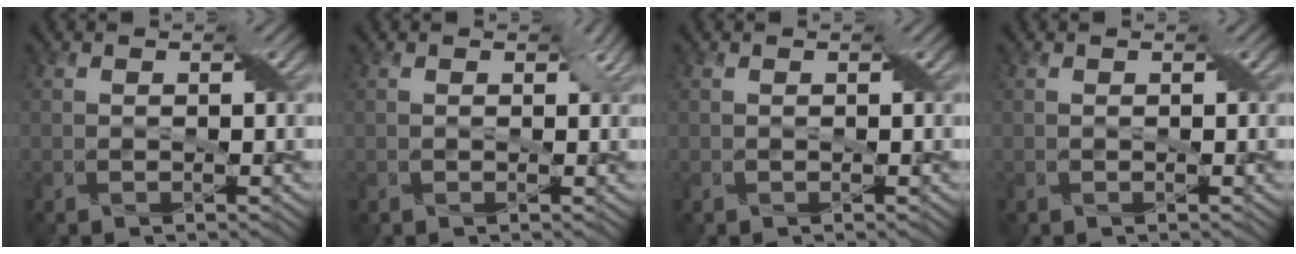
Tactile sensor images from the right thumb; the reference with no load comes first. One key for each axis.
{"total": 1.2, "fx": 0.4, "fy": 1.0, "fz": 0.6, "tx": -0.013, "ty": -0.003, "tz": 0.005}
{"total": 0.0}
{"total": 0.0}